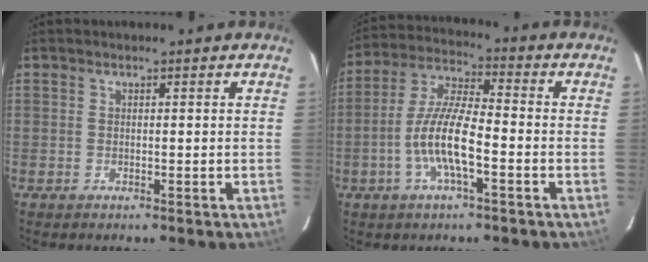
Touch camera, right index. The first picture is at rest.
{"total": 10.7, "force": [-3.7, 2.2, 9.8], "torque": [-0.206, 0.002, -0.072]}